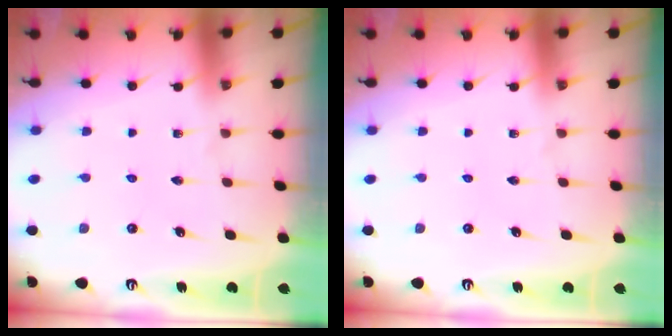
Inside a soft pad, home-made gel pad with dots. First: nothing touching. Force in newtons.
{"total": 0.0}